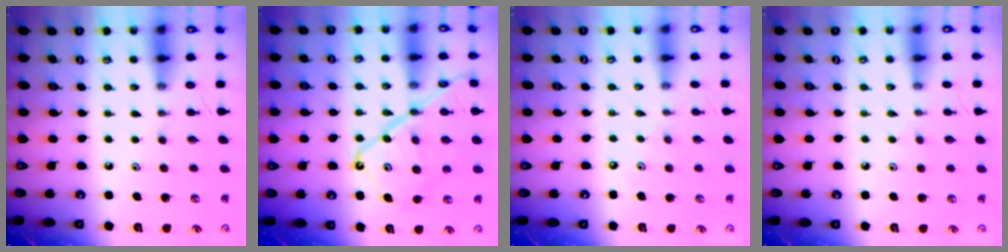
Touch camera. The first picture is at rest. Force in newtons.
{"total": 16.6, "press": 16.6, "slide": 1.5}
{"total": 2.1, "press": 2.0, "slide": 0.5}
{"total": 1.9, "press": 1.9, "slide": 0.5}